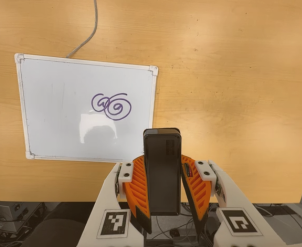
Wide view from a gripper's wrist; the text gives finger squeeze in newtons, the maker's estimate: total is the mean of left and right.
{"total": 8.7, "left": 6.8, "right": 10.6}